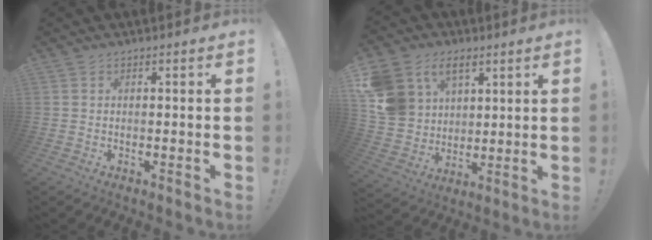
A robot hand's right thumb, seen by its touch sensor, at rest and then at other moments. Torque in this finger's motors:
{"motor_torque": [1.51, 1.80, 1.13, 0.82, 0.10]}